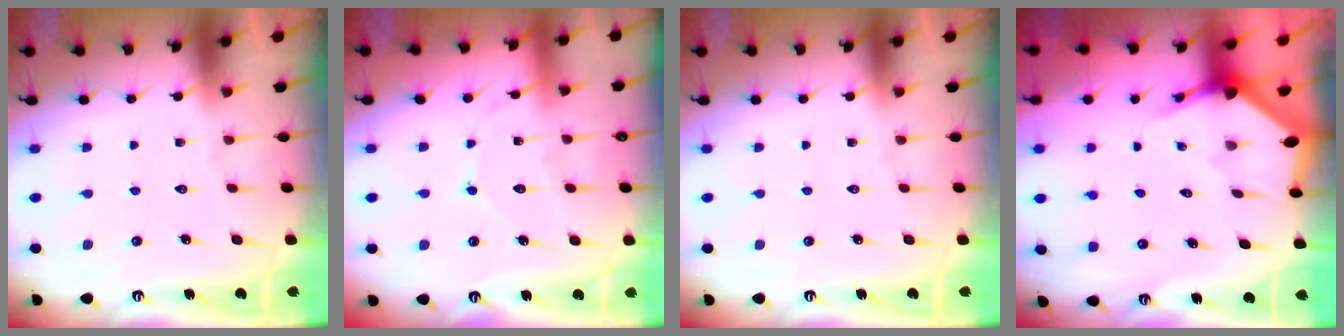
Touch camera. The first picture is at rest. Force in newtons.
{"total": 6.6, "press": 6.6, "slide": 0.7}
{"total": 0.0}
{"total": 2.9, "press": 2.9, "slide": 0.1}